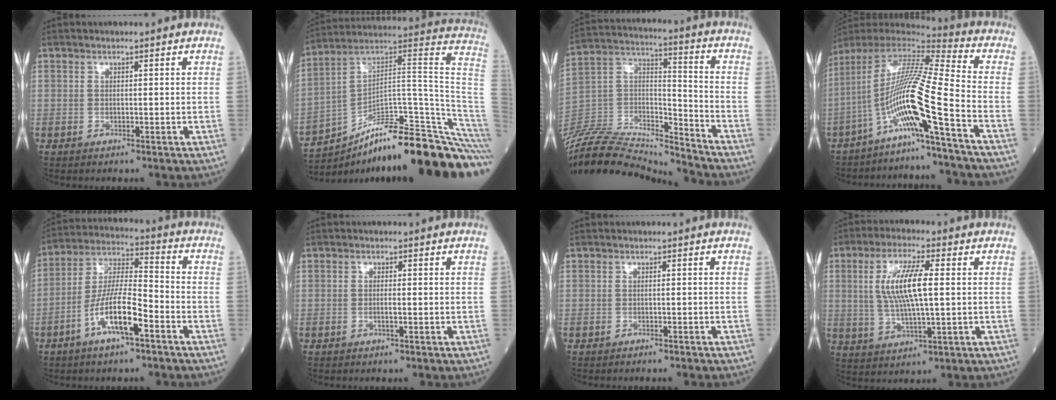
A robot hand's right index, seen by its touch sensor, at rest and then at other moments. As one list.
[{"total": 24.8, "force": [-17.5, 1.5, 17.5], "torque": [-0.160, 0.056, -0.269]}, {"total": 22.6, "force": [-21.9, 1.4, 5.6], "torque": [-0.118, 0.019, -0.373]}, {"total": 14.6, "force": [-7.4, -2.3, 12.4], "torque": [-0.240, 0.006, -0.142]}, {"total": 10.7, "force": [-5.1, 1.9, 9.3], "torque": [-0.186, 0.003, -0.098]}, {"total": 1.0, "force": [-0.4, 0.1, 1.0], "torque": [-0.019, 0.001, -0.009]}, {"total": 1.6, "force": [-1.5, 0.2, 0.6], "torque": [-0.011, -0.001, -0.018]}, {"total": 9.6, "force": [1.4, 1.8, 9.4], "torque": [-0.193, 0.004, 0.030]}]